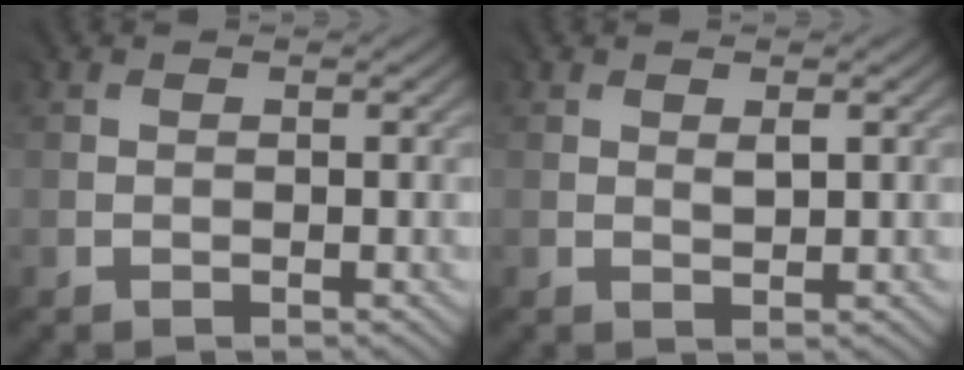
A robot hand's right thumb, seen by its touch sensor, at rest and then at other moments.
{"total": 1.1, "force": [0.7, 0.5, 0.8], "torque": [-0.012, -0.005, 0.015]}